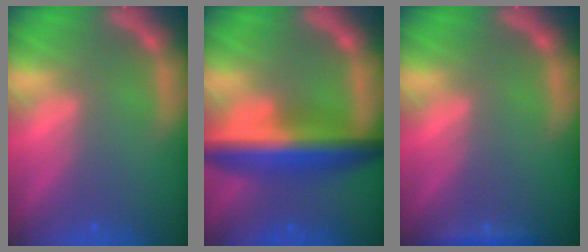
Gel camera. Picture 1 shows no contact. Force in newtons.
{"total": 8.5}
{"total": 1.4}